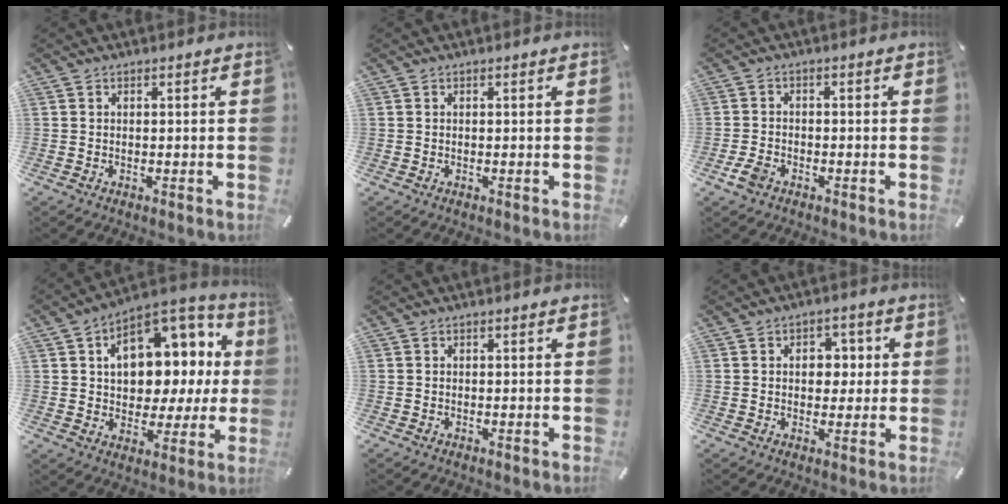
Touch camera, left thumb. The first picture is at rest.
{"total": 0.0}
{"total": 3.6, "force": [-1.9, 2.3, 1.9], "torque": [-0.044, 0.004, -0.037]}
{"total": 13.9, "force": [4.2, 10.4, 8.3], "torque": [-0.109, -0.035, 0.080]}
{"total": 0.0}
{"total": 5.7, "force": [0.5, 4.4, 3.5], "torque": [-0.035, -0.003, -0.002]}